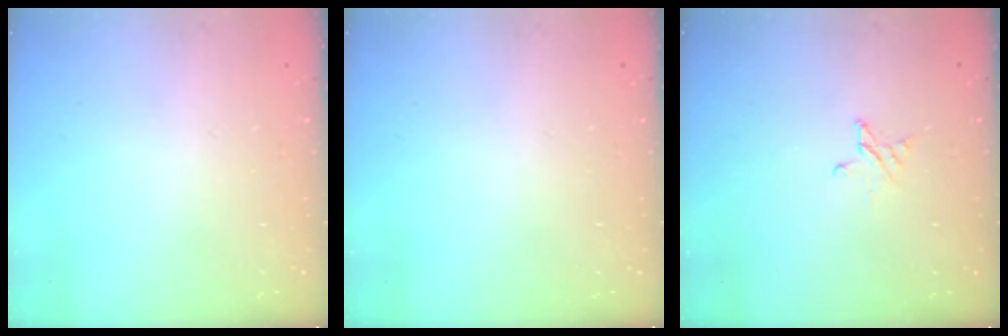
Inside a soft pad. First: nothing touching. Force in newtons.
{"total": 0.0}
{"total": 3.2, "press": 3.2, "slide": 0.3}